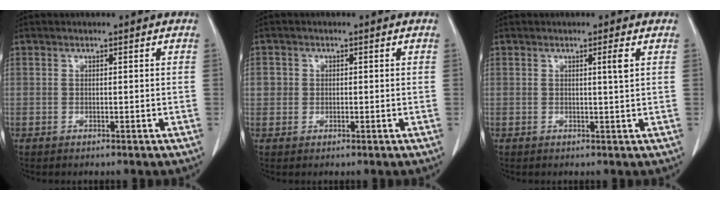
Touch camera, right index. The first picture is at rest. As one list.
[{"total": 2.0, "force": [0.2, 2.0, 0.4], "torque": [0.004, 0.006, 0.003]}, {"total": 1.6, "force": [0.6, -0.4, 1.5], "torque": [-0.025, -0.003, 0.010]}]